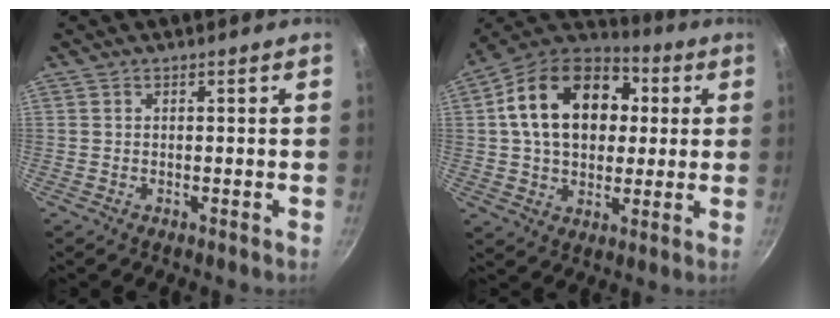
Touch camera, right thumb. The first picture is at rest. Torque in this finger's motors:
{"motor_torque": [0.72, 3.94, 1.56, -0.31, 0.17]}